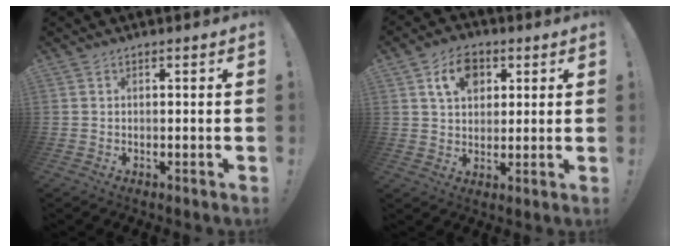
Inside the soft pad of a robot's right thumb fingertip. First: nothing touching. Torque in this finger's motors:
{"motor_torque": [0.59, 0.56, 0.06, 0.02, 0.00]}